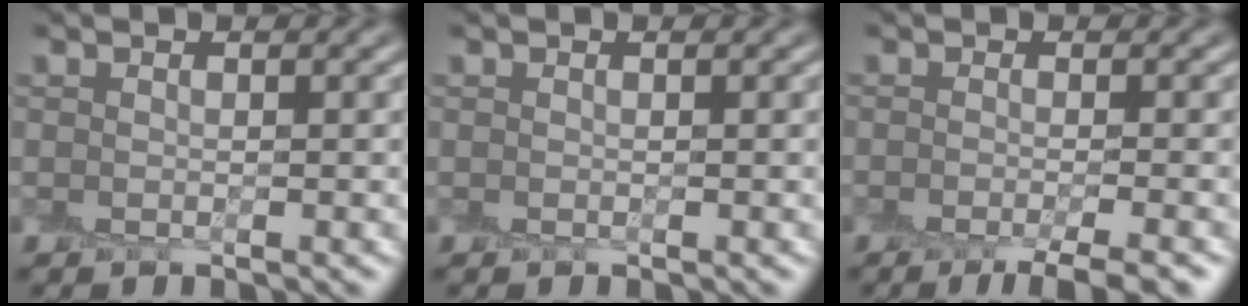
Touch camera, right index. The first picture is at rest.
{"total": 0.0}
{"total": 4.0, "force": [-2.6, 0.6, 3.0], "torque": [-0.029, -0.006, -0.038]}